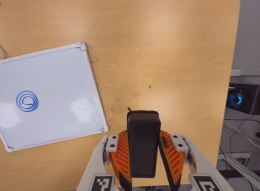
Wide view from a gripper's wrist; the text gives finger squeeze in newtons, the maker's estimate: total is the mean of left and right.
{"total": 6.7, "left": 5.1, "right": 8.2}